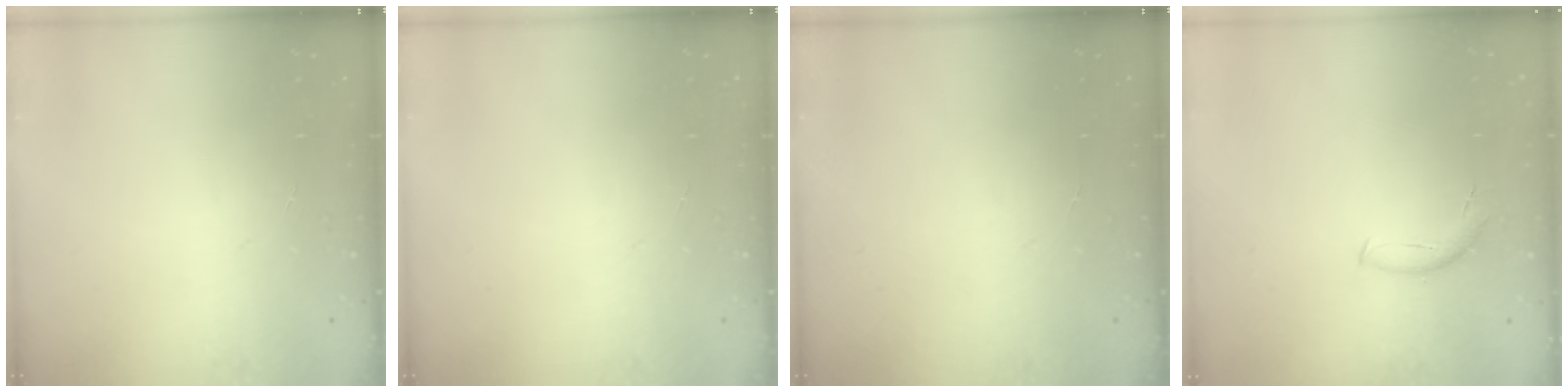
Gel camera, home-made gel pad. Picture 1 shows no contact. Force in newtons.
{"total": 0.0}
{"total": 0.0}
{"total": 6.6, "press": 6.6, "slide": 0.6}